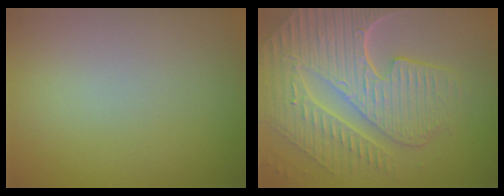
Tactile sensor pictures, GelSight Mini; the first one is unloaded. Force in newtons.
{"total": 9.5, "press": 6.4, "slide": 7.1}